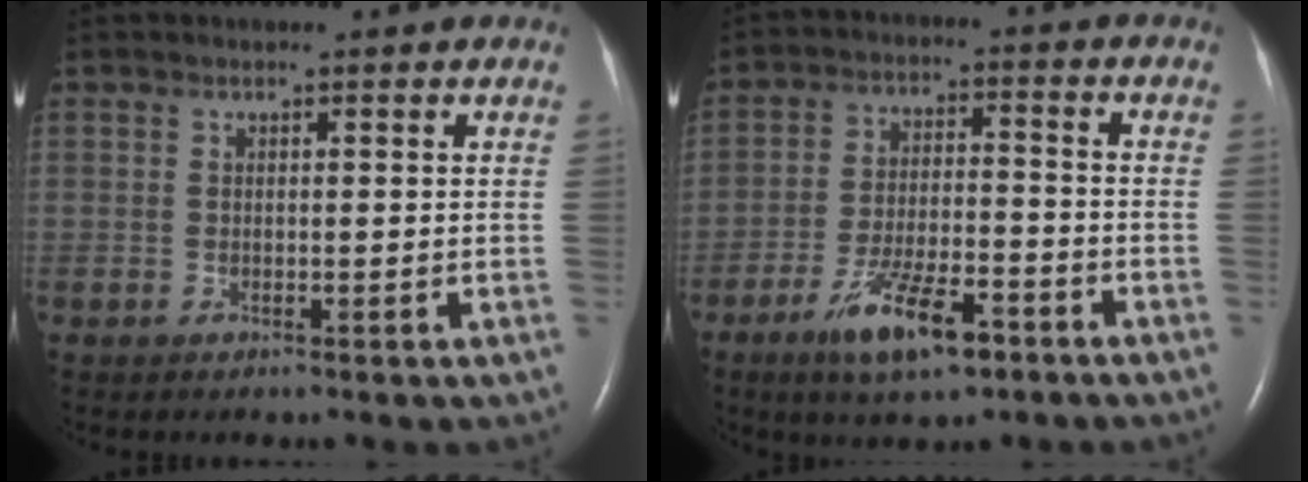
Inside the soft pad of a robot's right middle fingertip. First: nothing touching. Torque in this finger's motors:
{"motor_torque": [1.23, -0.92, 0.64, 0.18]}